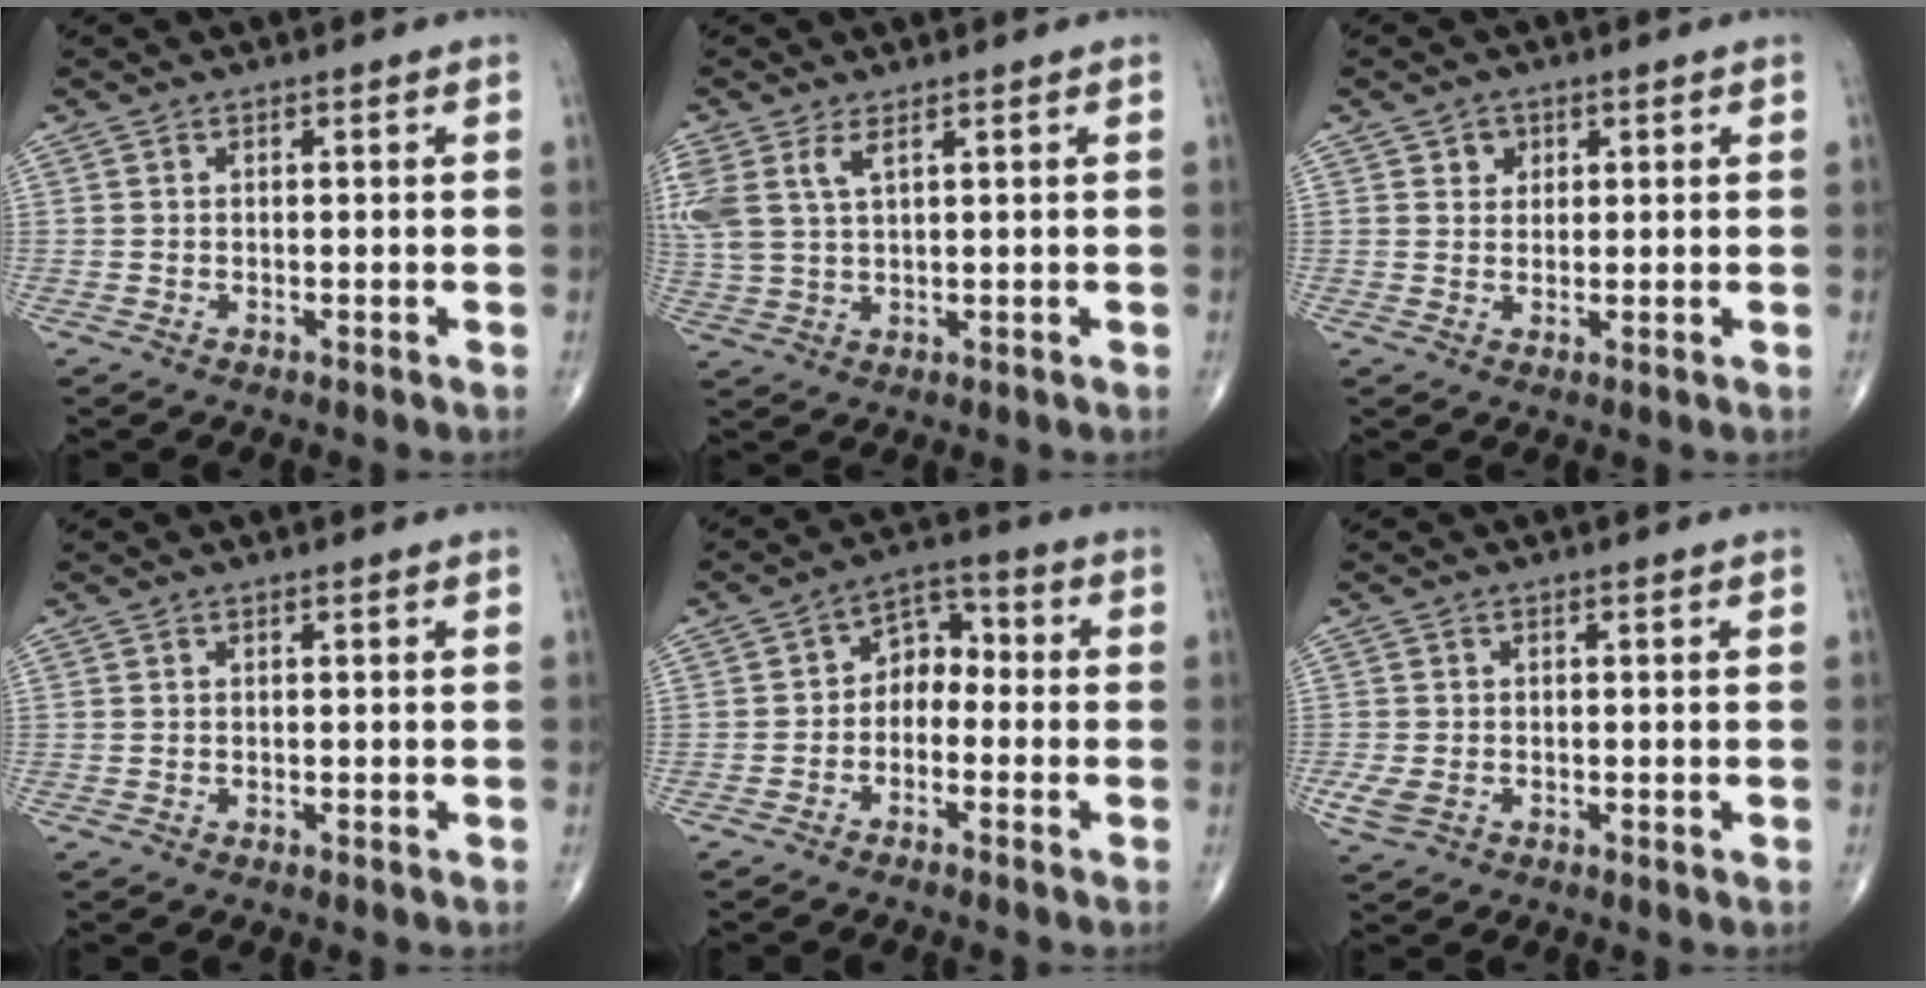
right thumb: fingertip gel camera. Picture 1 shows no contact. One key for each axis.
{"total": 7.4, "fx": 3.2, "fy": 3.4, "fz": 5.8, "tx": -0.151, "ty": 0.003, "tz": 0.075}
{"total": 2.5, "fx": 1.1, "fy": 2.1, "fz": 0.7, "tx": 0.004, "ty": -0.005, "tz": 0.014}
{"total": 0.0}
{"total": 6.1, "fx": -1.5, "fy": 4.5, "fz": 3.8, "tx": -0.030, "ty": 0.036, "tz": -0.045}
{"total": 3.2, "fx": -0.9, "fy": 2.0, "fz": 2.3, "tx": -0.055, "ty": -0.003, "tz": -0.017}